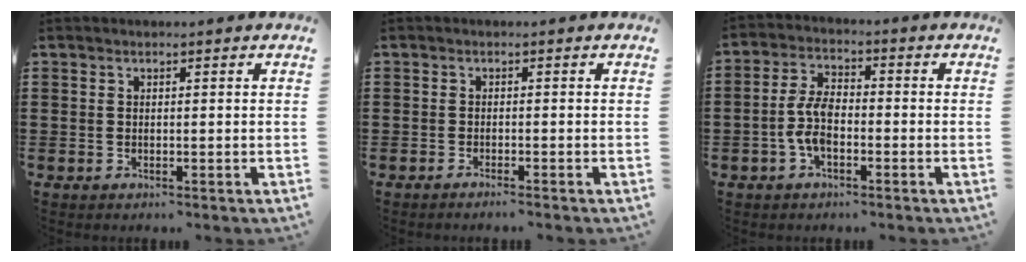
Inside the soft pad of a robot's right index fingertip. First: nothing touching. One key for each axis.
{"total": 1.0, "fx": -0.9, "fy": -0.1, "fz": 0.3, "tx": -0.006, "ty": -0.002, "tz": -0.017}
{"total": 6.1, "fx": -1.7, "fy": 2.9, "fz": 5.0, "tx": -0.125, "ty": -0.005, "tz": -0.039}